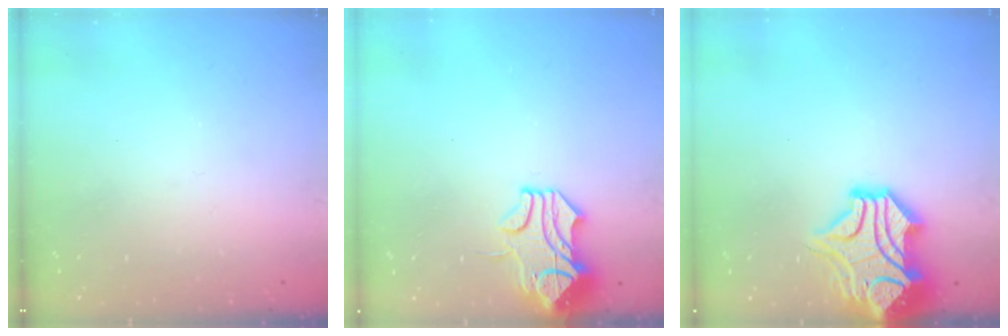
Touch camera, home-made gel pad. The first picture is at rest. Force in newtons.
{"total": 1.8, "press": 1.1, "slide": 1.4}
{"total": 10.9, "press": 10.8, "slide": 1.9}